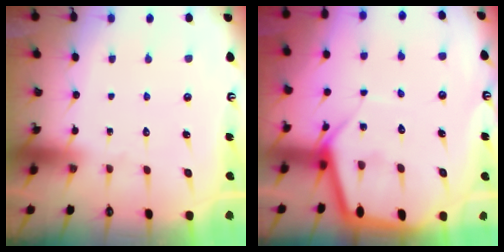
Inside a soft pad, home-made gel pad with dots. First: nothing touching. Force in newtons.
{"total": 8.8, "press": 8.7, "slide": 0.7}